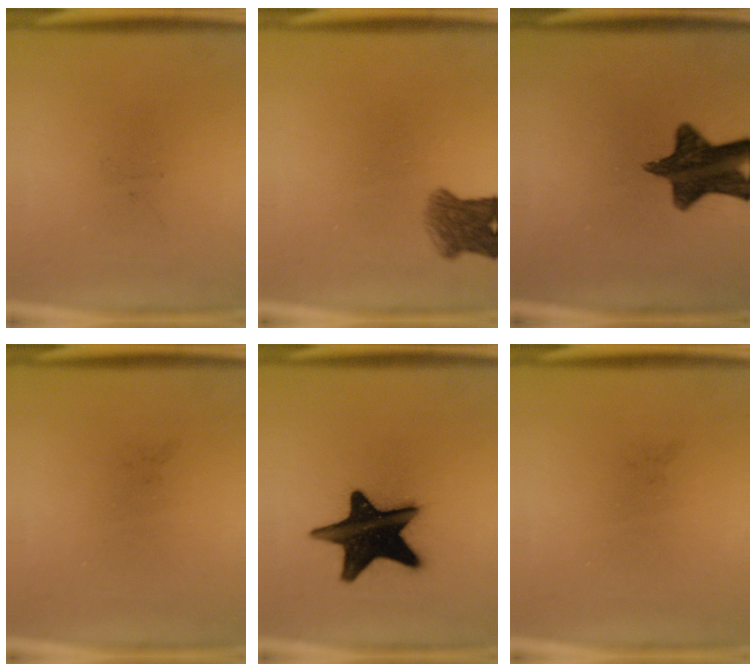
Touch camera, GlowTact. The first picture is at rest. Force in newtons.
{"total": 4.8}
{"total": 13.2}
{"total": 0.0}
{"total": 19.8}
{"total": 0.0}